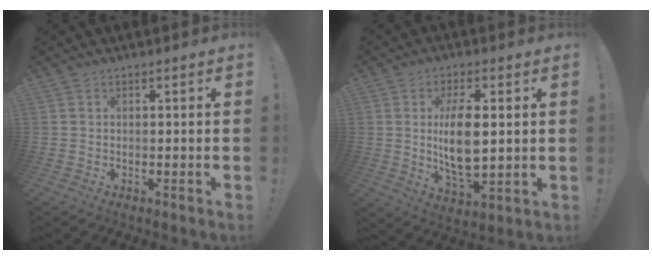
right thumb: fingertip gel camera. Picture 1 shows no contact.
{"total": 10.7, "force": [0.7, 4.9, 9.4], "torque": [-0.173, -0.005, 0.007]}